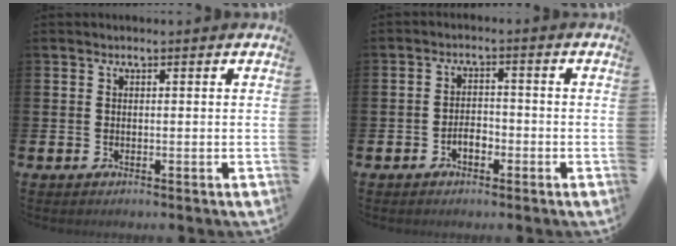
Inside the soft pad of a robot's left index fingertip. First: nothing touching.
{"total": 2.4, "force": [-1.3, 1.3, 1.5], "torque": [-0.028, 0.006, -0.028]}